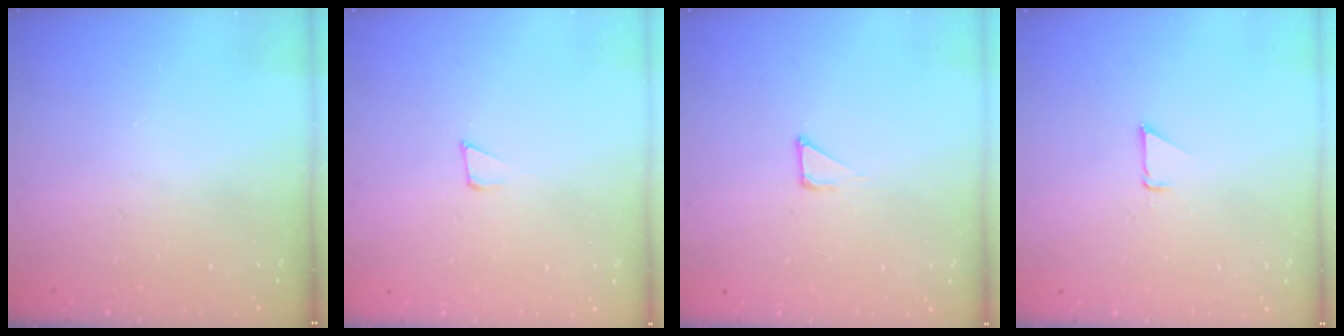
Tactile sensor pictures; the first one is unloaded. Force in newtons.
{"total": 4.3, "press": 4.2, "slide": 1.0}
{"total": 2.7, "press": 2.7, "slide": 0.3}
{"total": 0.9, "press": 0.9, "slide": 0.1}